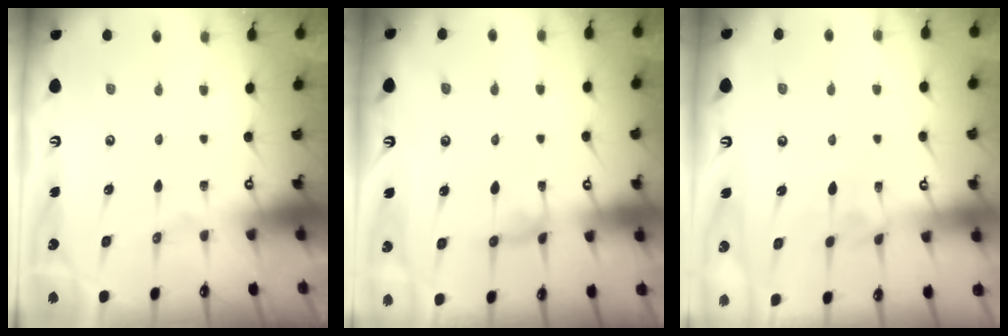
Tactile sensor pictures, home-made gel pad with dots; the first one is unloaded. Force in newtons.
{"total": 1.1, "press": 1.0, "slide": 0.3}
{"total": 2.2, "press": 2.2, "slide": 0.5}